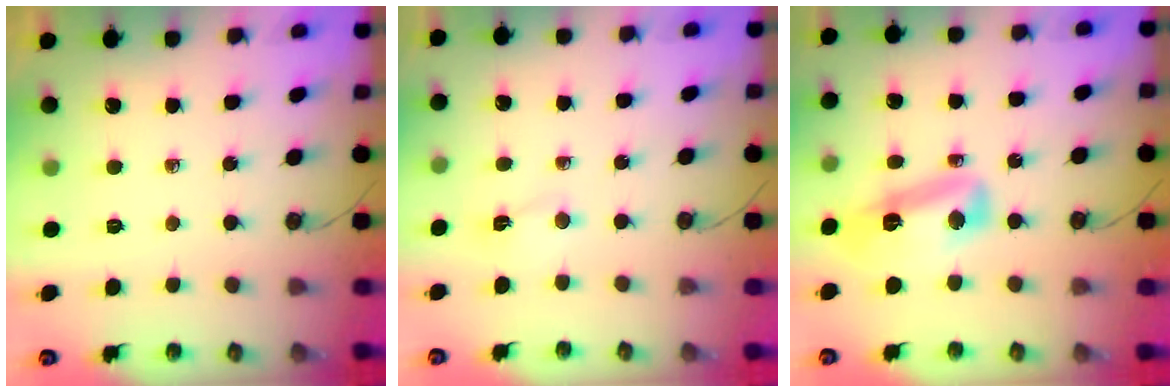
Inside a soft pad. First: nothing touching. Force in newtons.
{"total": 2.2, "press": 2.1, "slide": 0.7}
{"total": 12.1, "press": 11.2, "slide": 4.8}